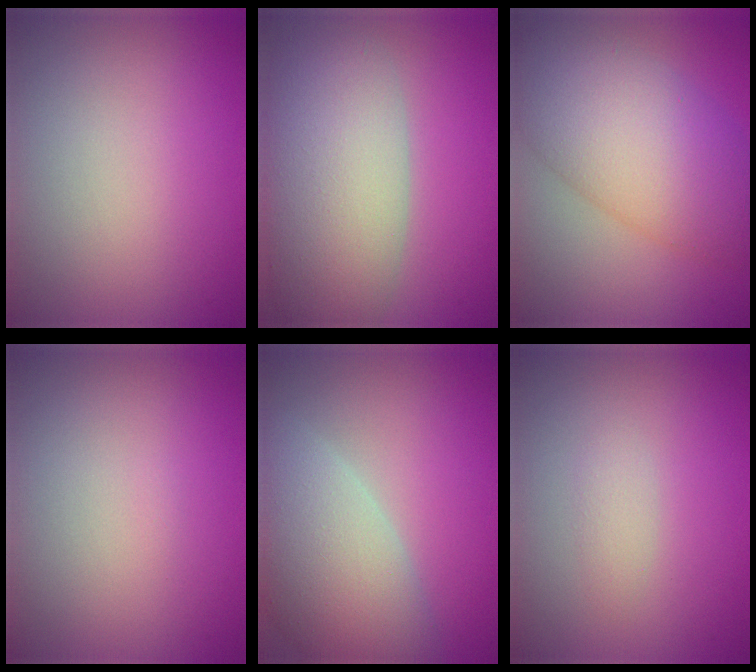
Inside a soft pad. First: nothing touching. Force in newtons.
{"total": 9.6, "press": 9.6, "slide": 0.7}
{"total": 9.9, "press": 9.9, "slide": 0.1}
{"total": 0.0}
{"total": 8.6, "press": 8.5, "slide": 0.8}
{"total": 1.1, "press": 1.1, "slide": 0.1}